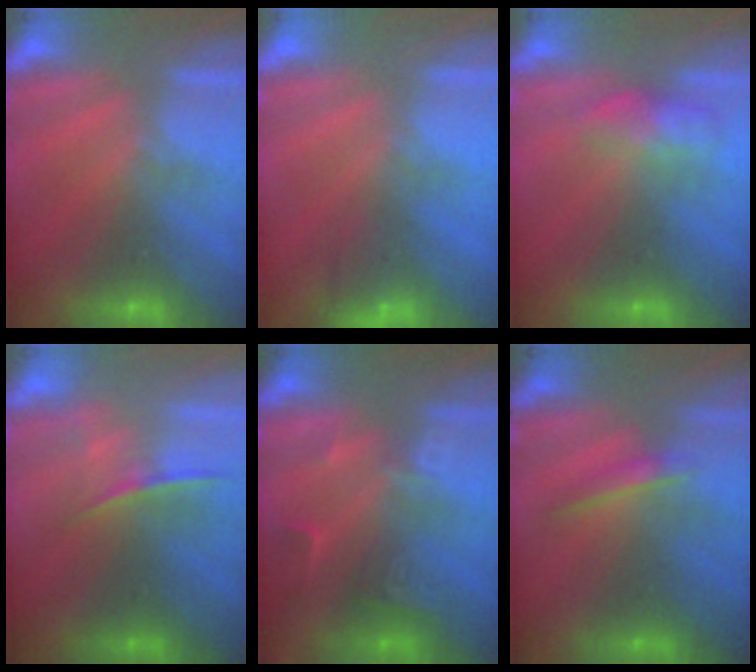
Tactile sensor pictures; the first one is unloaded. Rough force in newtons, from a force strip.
{"total": 4.5}
{"total": 2.8}
{"total": 1.8}
{"total": 2.6}
{"total": 1.6}